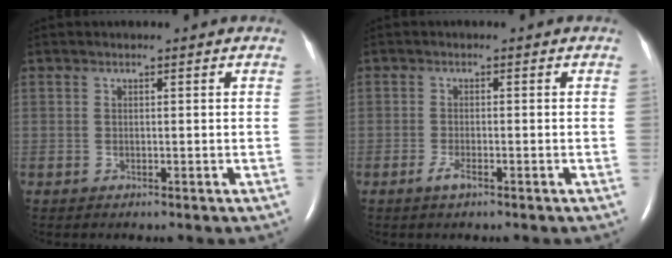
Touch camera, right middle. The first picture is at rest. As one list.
[{"total": 1.6, "force": [-1.0, 0.2, 1.1], "torque": [-0.032, -0.002, -0.019]}]